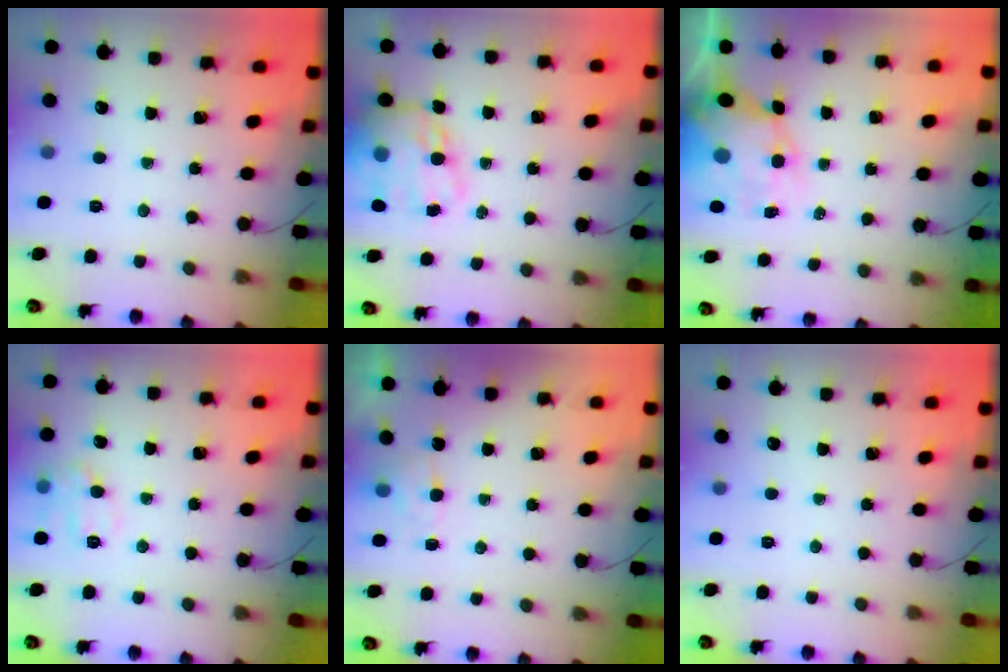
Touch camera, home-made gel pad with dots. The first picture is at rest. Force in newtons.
{"total": 19.2, "press": 18.7, "slide": 4.6}
{"total": 6.9, "press": 6.5, "slide": 2.4}
{"total": 9.1, "press": 9.1, "slide": 0.4}
{"total": 5.1, "press": 5.0, "slide": 1.2}
{"total": 0.0}